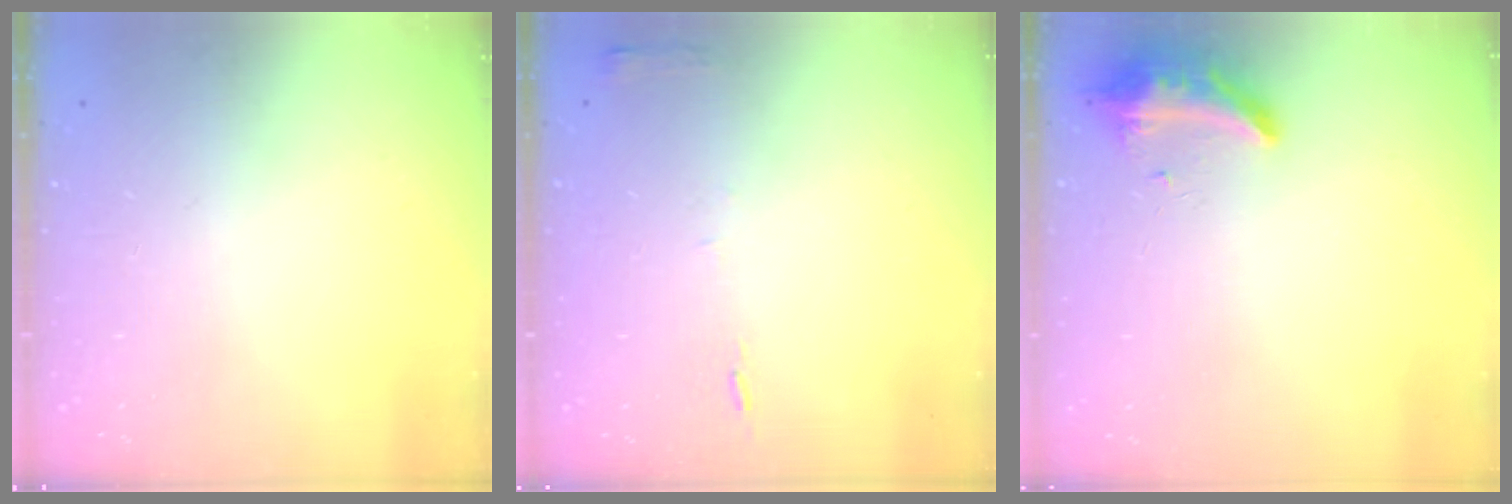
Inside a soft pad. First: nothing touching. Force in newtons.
{"total": 5.3, "press": 5.3, "slide": 0.6}
{"total": 8.6, "press": 8.6, "slide": 1.1}